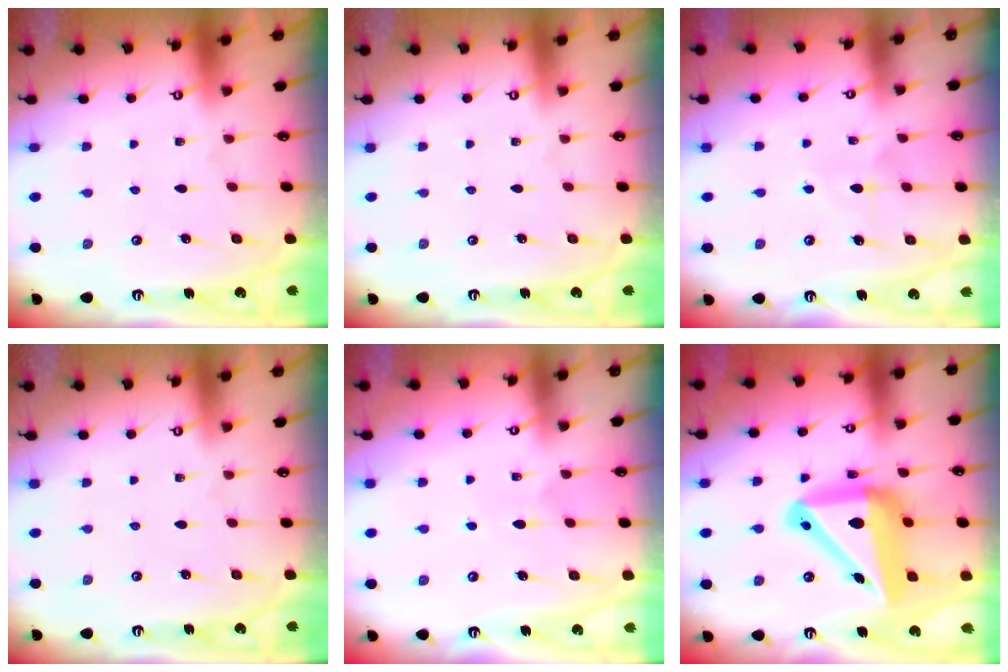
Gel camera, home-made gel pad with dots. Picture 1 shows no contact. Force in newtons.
{"total": 0.0}
{"total": 5.5, "press": 5.4, "slide": 0.8}
{"total": 0.0}
{"total": 5.5, "press": 5.5, "slide": 0.5}
{"total": 18.3, "press": 18.2, "slide": 2.3}